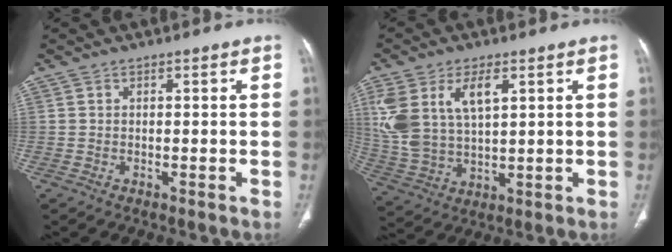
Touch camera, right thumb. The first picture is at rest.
{"total": 13.7, "force": [4.9, 7.2, 10.5], "torque": [-0.227, -0.006, 0.109]}